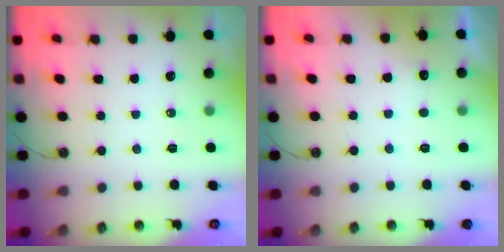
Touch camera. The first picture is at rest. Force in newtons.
{"total": 4.6, "press": 4.5, "slide": 1.1}